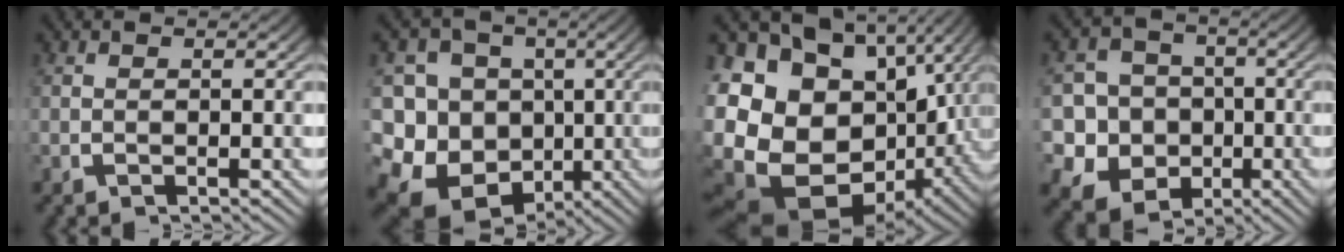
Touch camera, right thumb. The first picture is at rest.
{"total": 17.2, "force": [-4.5, 14.0, 8.8], "torque": [-0.204, -0.078, -0.058]}
{"total": 25.2, "force": [-1.8, 19.3, 16.1], "torque": [-0.347, -0.083, -0.003]}
{"total": 15.6, "force": [-5.0, 13.4, 6.3], "torque": [-0.145, -0.075, -0.072]}